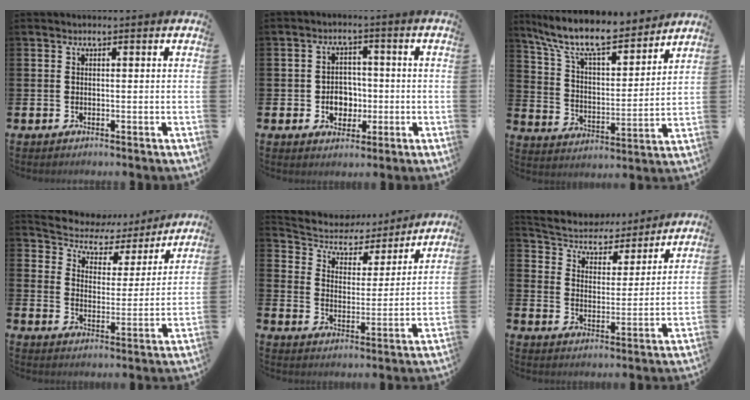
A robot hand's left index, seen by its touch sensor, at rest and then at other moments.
{"total": 3.9, "force": [-1.0, 3.4, 1.5], "torque": [-0.024, 0.002, -0.026]}
{"total": 10.9, "force": [9.6, 2.5, 4.6], "torque": [-0.122, -0.059, 0.165]}
{"total": 5.7, "force": [5.0, 2.5, 0.6], "torque": [-0.043, -0.041, 0.082]}
{"total": 5.5, "force": [4.8, 2.5, 0.7], "torque": [-0.043, -0.041, 0.077]}
{"total": 5.5, "force": [5.2, 1.9, 0.3], "torque": [-0.046, -0.043, 0.087]}